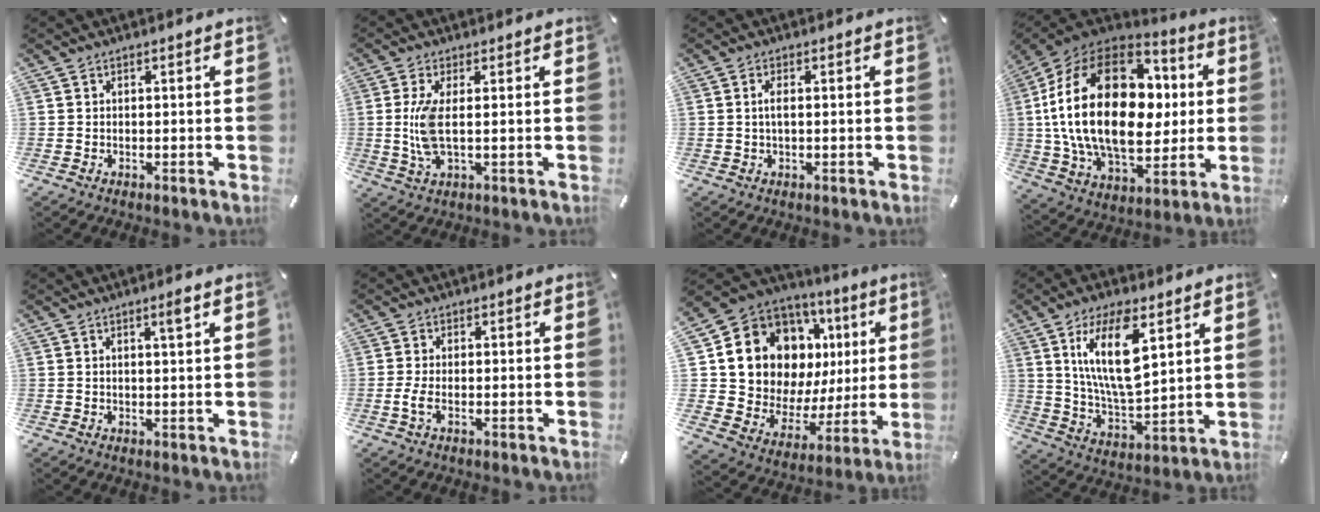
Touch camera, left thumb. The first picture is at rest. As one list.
[{"total": 7.5, "force": [0.4, 1.9, 7.3], "torque": [-0.168, -0.020, 0.001]}, {"total": 2.2, "force": [0.1, 0.8, 2.1], "torque": [-0.041, 0.001, 0.001]}, {"total": 31.3, "force": [2.9, 20.2, 23.7], "torque": [-0.468, 0.000, 0.052]}, {"total": 2.5, "force": [1.5, 0.1, 2.1], "torque": [-0.035, -0.001, 0.021]}, {"total": 2.8, "force": [-0.7, 1.0, 2.6], "torque": [-0.058, -0.002, -0.016]}, {"total": 14.8, "force": [7.1, 11.2, 6.6], "torque": [-0.115, -0.063, 0.141]}, {"total": 16.2, "force": [7.1, 6.8, 12.9], "torque": [-0.262, -0.018, 0.118]}]